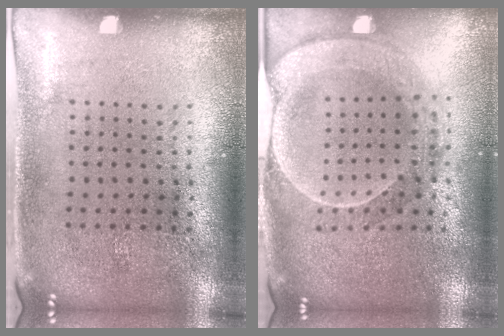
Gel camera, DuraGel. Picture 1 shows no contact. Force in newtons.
{"total": 2.3, "press": 2.1, "slide": 0.9}